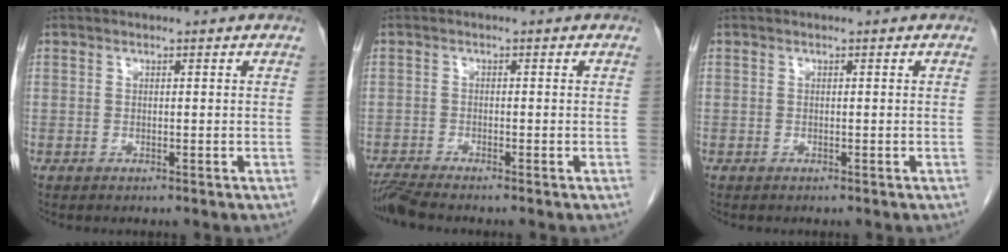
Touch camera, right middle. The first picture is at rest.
{"total": 3.2, "force": [-3.0, -0.6, 1.1], "torque": [-0.027, -0.016, -0.061]}
{"total": 0.0}